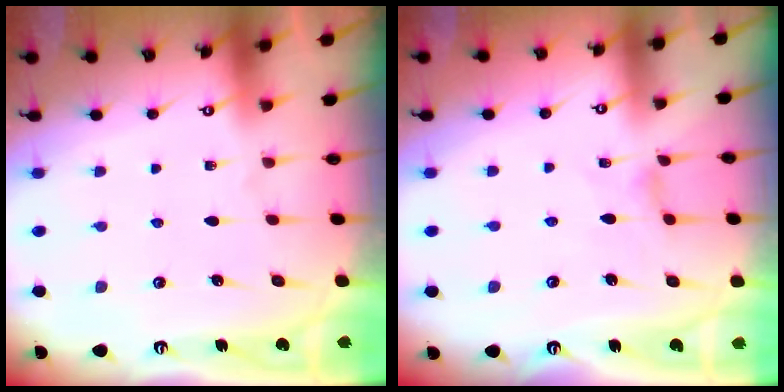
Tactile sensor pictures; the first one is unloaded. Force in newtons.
{"total": 1.3, "press": 1.3, "slide": 0.4}